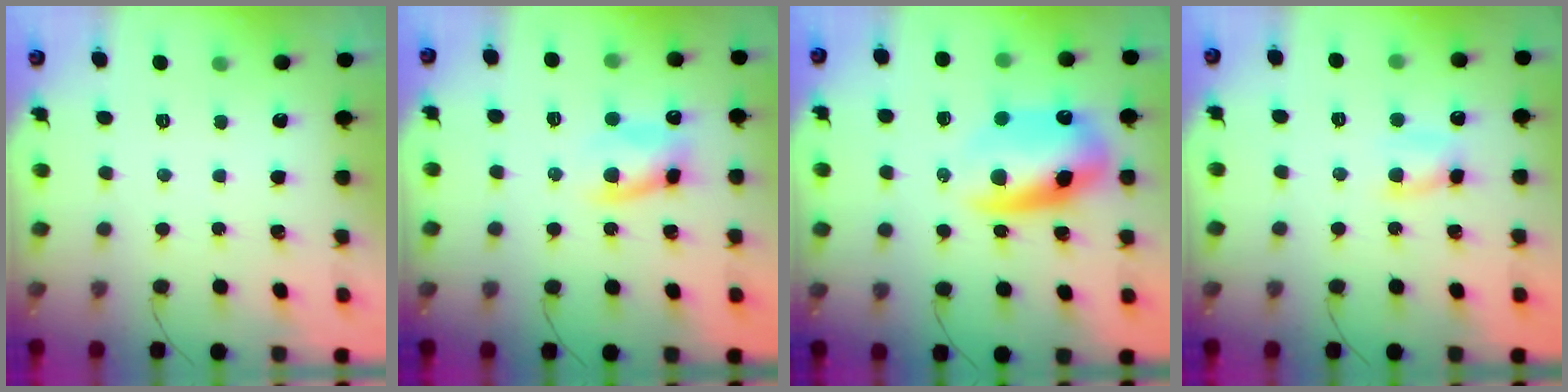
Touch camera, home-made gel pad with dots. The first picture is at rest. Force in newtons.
{"total": 8.1, "press": 8.0, "slide": 1.3}
{"total": 13.8, "press": 13.2, "slide": 3.9}
{"total": 5.3, "press": 5.2, "slide": 0.5}